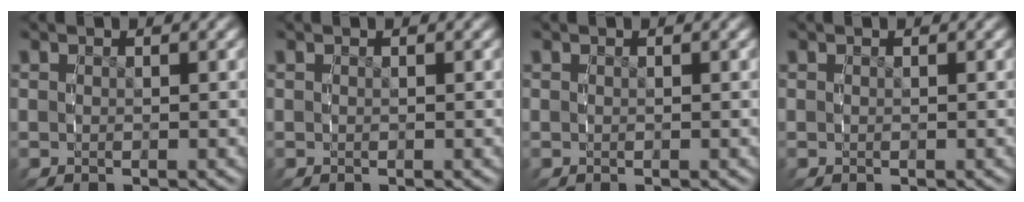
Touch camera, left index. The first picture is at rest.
{"total": 0.0}
{"total": 0.0}
{"total": 0.0}